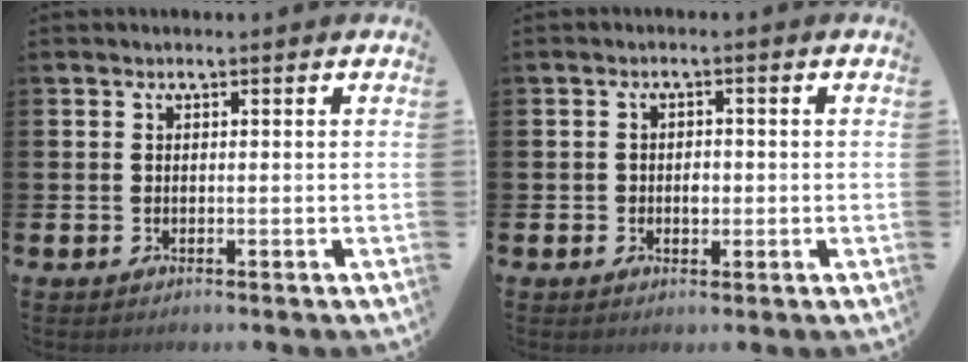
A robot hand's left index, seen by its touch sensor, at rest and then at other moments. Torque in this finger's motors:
{"motor_torque": [-0.04, -0.13, 0.00, -0.01]}